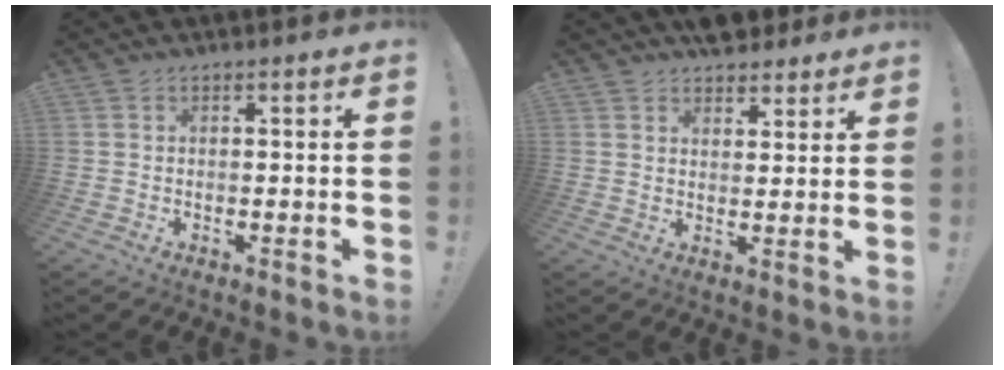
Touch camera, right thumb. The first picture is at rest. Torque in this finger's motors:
{"motor_torque": [-0.06, 0.13, 0.06, 0.50, 0.04]}